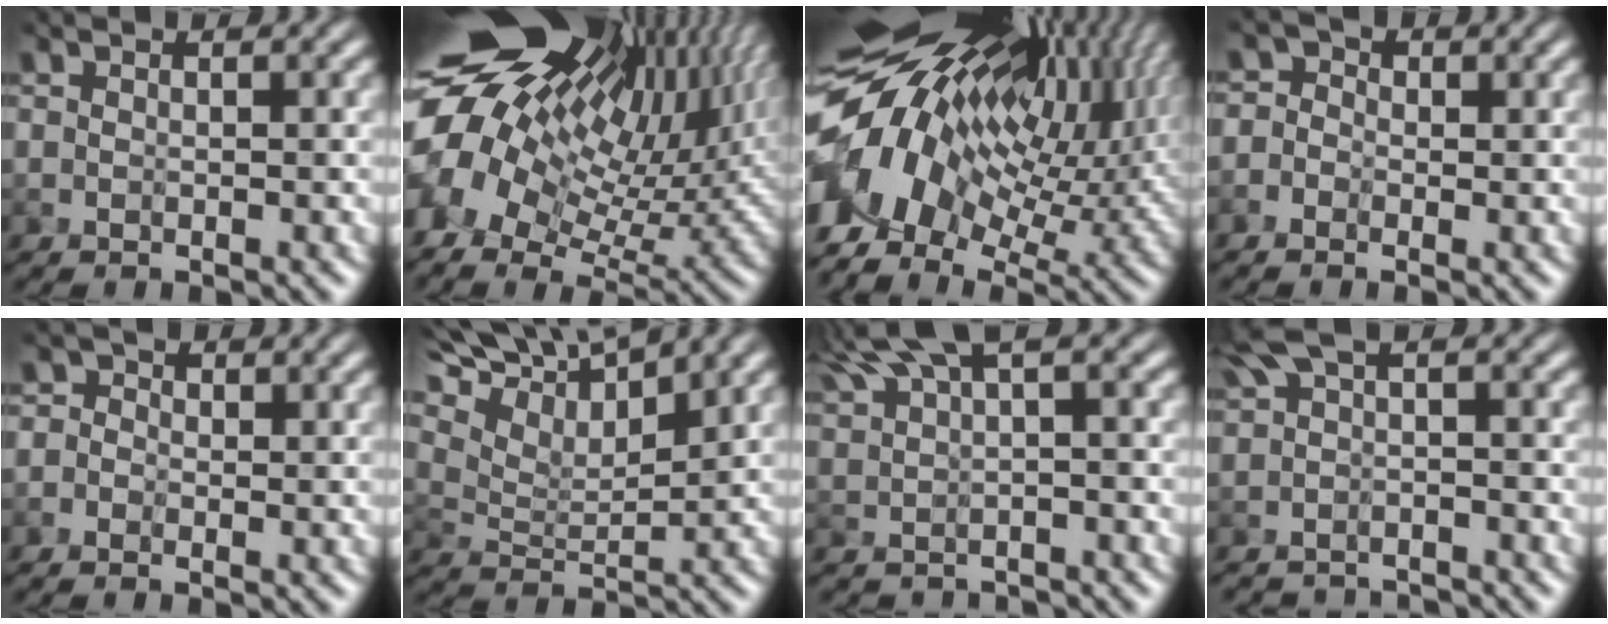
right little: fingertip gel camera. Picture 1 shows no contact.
{"total": 19.4, "force": [5.3, 12.1, 14.3], "torque": [-0.254, 0.014, 0.110]}
{"total": 16.9, "force": [1.1, 10.0, 13.6], "torque": [-0.263, -0.019, 0.032]}
{"total": 1.7, "force": [-0.4, 1.5, 0.5], "torque": [0.006, 0.003, -0.024]}
{"total": 1.3, "force": [-0.2, 1.2, 0.4], "torque": [0.004, -0.003, -0.019]}
{"total": 9.9, "force": [7.7, 3.0, 5.5], "torque": [-0.113, 0.018, 0.113]}
{"total": 4.6, "force": [2.8, 1.4, 3.4], "torque": [-0.057, -0.002, 0.060]}
{"total": 2.5, "force": [-1.3, 1.2, 1.8], "torque": [-0.031, -0.020, -0.017]}